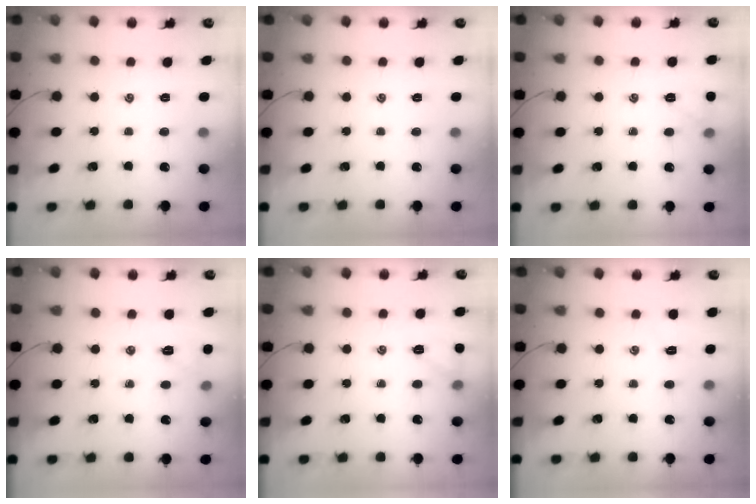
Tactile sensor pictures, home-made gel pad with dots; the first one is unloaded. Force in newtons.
{"total": 0.0}
{"total": 5.5, "press": 5.3, "slide": 1.5}
{"total": 6.1, "press": 5.9, "slide": 1.6}
{"total": 8.0, "press": 7.8, "slide": 1.7}
{"total": 2.7, "press": 2.6, "slide": 0.7}